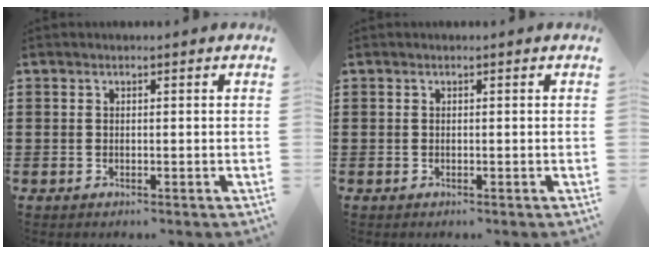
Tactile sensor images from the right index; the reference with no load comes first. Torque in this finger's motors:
{"motor_torque": [0.00, 0.00, 0.00, 0.00]}